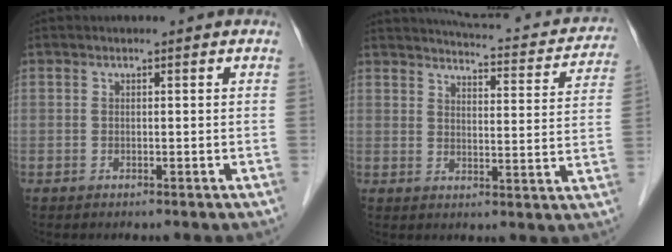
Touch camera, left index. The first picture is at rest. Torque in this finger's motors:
{"motor_torque": [0.03, -0.32, -0.04, 0.00]}